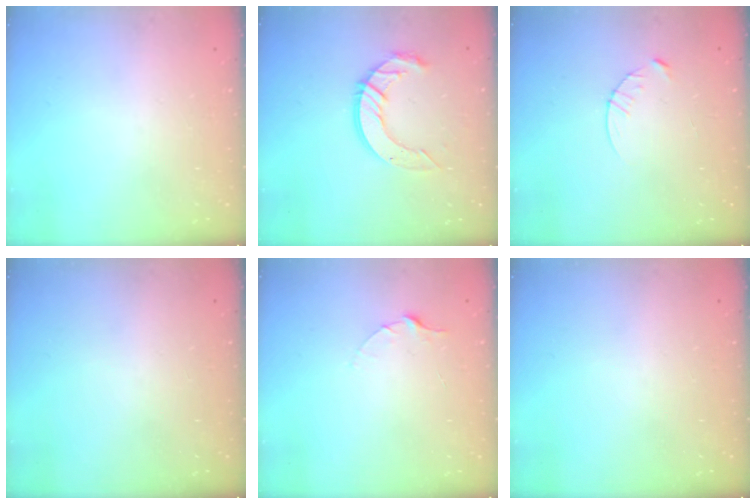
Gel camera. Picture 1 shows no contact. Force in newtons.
{"total": 11.1, "press": 11.1, "slide": 1.0}
{"total": 3.6, "press": 3.6, "slide": 0.5}
{"total": 0.0}
{"total": 5.2, "press": 5.2, "slide": 0.5}
{"total": 0.0}